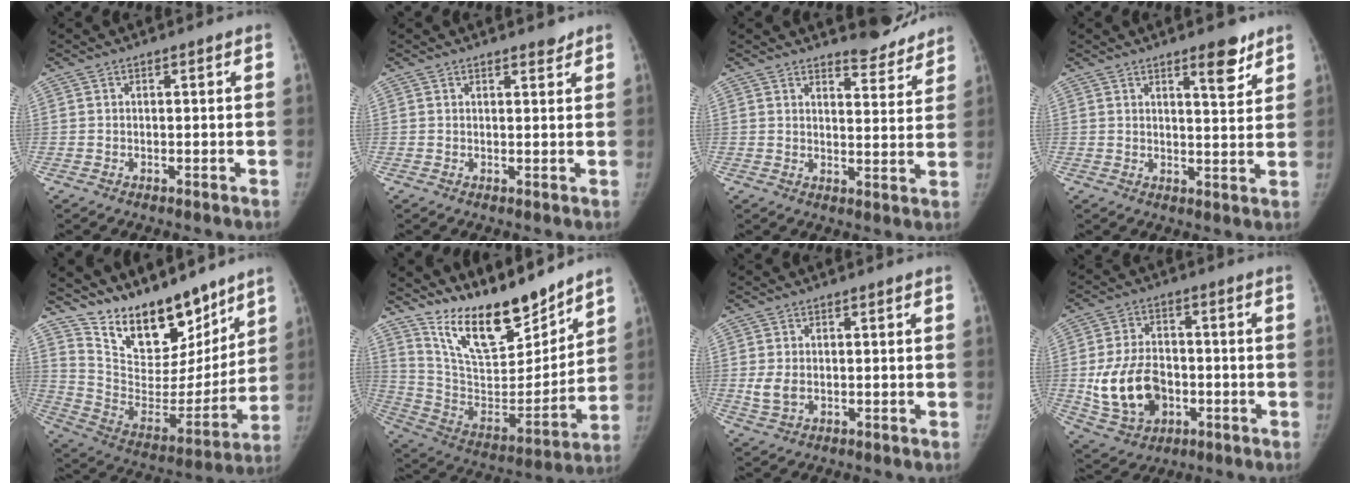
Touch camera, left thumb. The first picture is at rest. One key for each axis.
{"total": 1.5, "fx": 1.4, "fy": 0.5, "fz": 0.3, "tx": 0.007, "ty": -0.011, "tz": 0.018}
{"total": 7.0, "fx": 6.7, "fy": 1.7, "fz": 1.3, "tx": 0.008, "ty": -0.060, "tz": 0.087}
{"total": 6.1, "fx": 4.1, "fy": 1.8, "fz": 4.1, "tx": -0.042, "ty": -0.029, "tz": 0.057}
{"total": 21.4, "fx": 16.9, "fy": 8.9, "fz": 9.8, "tx": -0.113, "ty": -0.099, "tz": 0.292}
{"total": 20.0, "fx": 16.6, "fy": 5.9, "fz": 9.4, "tx": -0.112, "ty": -0.113, "tz": 0.300}
{"total": 3.4, "fx": -0.2, "fy": 2.3, "fz": 2.5, "tx": -0.053, "ty": -0.007, "tz": 0.001}
{"total": 14.0, "fx": -2.6, "fy": 10.2, "fz": 9.3, "tx": -0.151, "ty": 0.011, "tz": -0.032}